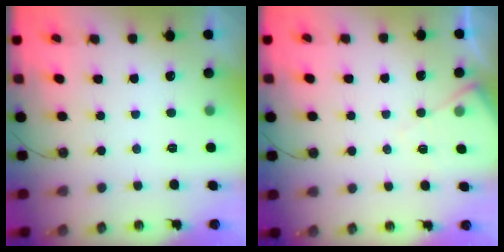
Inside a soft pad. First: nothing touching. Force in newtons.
{"total": 7.0, "press": 6.9, "slide": 0.6}